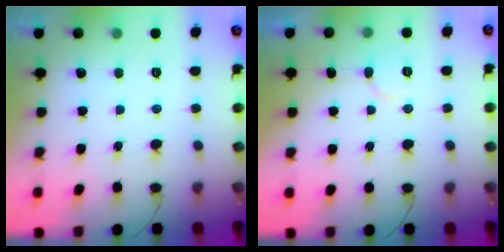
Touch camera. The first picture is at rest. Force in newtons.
{"total": 4.6, "press": 4.6, "slide": 0.6}